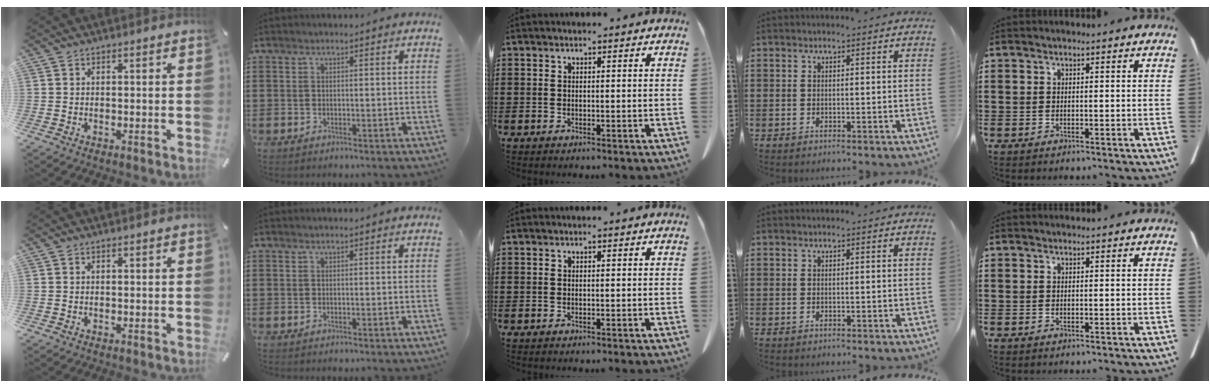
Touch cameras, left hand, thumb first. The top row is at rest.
{}